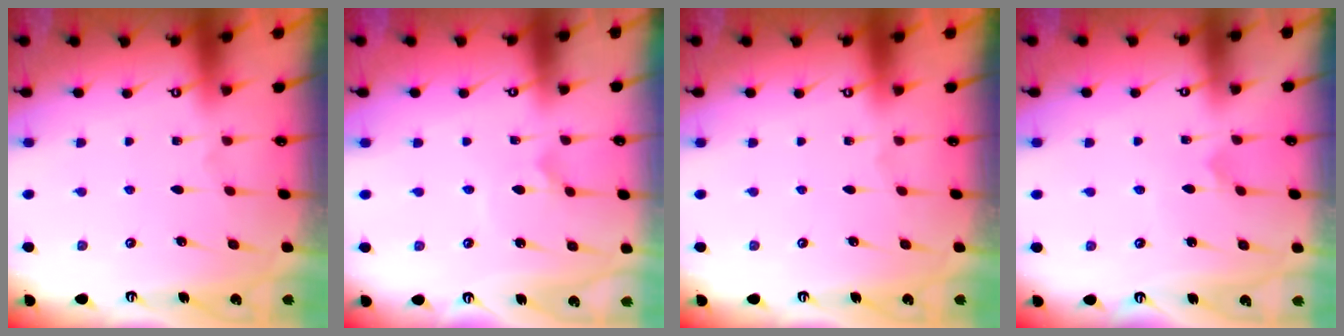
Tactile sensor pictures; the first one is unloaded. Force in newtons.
{"total": 2.3, "press": 2.3, "slide": 0.0}
{"total": 0.0}
{"total": 3.3, "press": 3.3, "slide": 0.1}